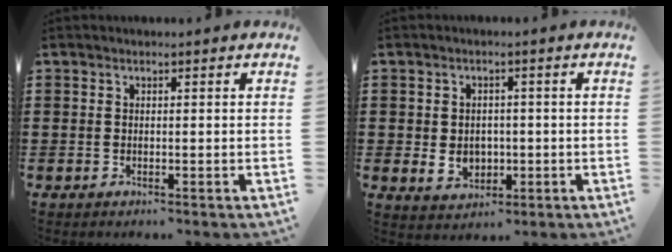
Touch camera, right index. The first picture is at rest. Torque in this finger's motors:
{"motor_torque": [1.11, 1.02, 0.13, 0.00]}